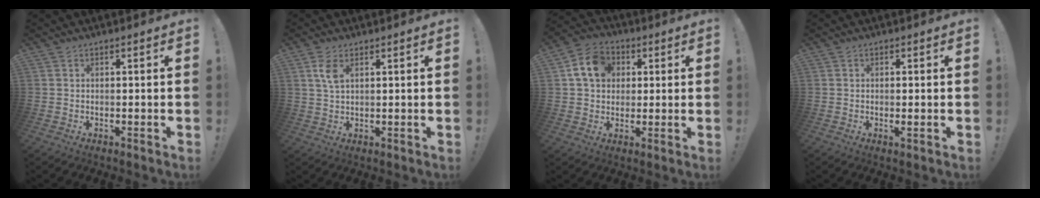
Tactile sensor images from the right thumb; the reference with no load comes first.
{"total": 4.6, "force": [1.8, 2.1, 3.7], "torque": [-0.062, -0.003, 0.030]}
{"total": 11.6, "force": [3.3, 9.4, 6.0], "torque": [-0.092, 0.007, 0.069]}
{"total": 1.3, "force": [0.1, 0.1, 1.3], "torque": [-0.021, -0.003, 0.002]}